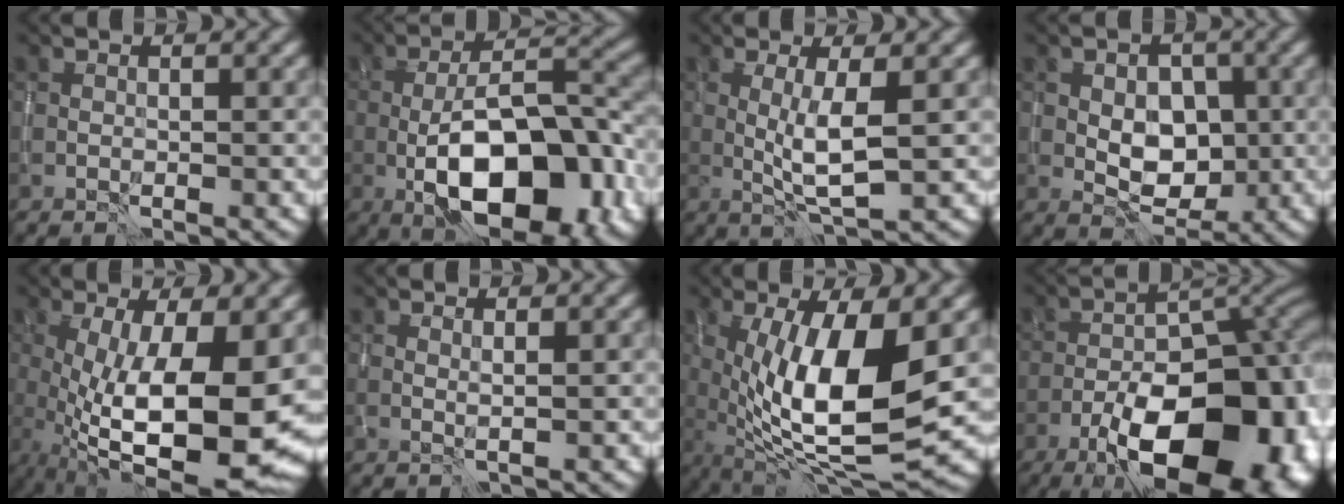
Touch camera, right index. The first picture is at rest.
{"total": 12.5, "force": [-4.6, 4.9, 10.5], "torque": [-0.163, 0.007, -0.081]}
{"total": 4.1, "force": [0.0, 0.7, 4.1], "torque": [-0.084, -0.001, 0.002]}
{"total": 5.0, "force": [-0.1, 3.4, 3.6], "torque": [-0.054, 0.000, -0.003]}
{"total": 14.3, "force": [-1.7, 5.4, 13.1], "torque": [-0.203, -0.018, -0.019]}
{"total": 0.7, "force": [0.4, -0.1, 0.6], "torque": [-0.012, 0.000, 0.005]}
{"total": 12.1, "force": [0.1, 3.9, 11.5], "torque": [-0.193, -0.011, 0.004]}
{"total": 17.4, "force": [-8.5, 8.4, 12.7], "torque": [-0.156, -0.003, -0.132]}